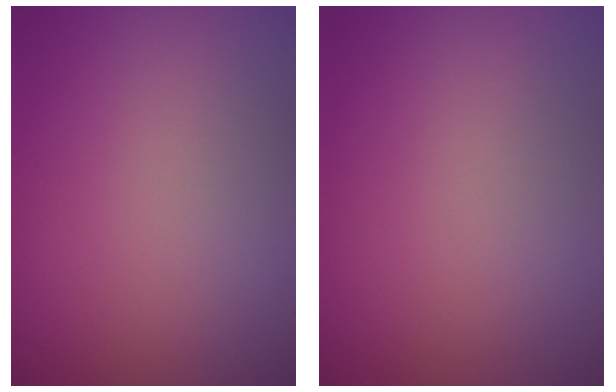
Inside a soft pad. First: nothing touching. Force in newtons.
{"total": 0.0}